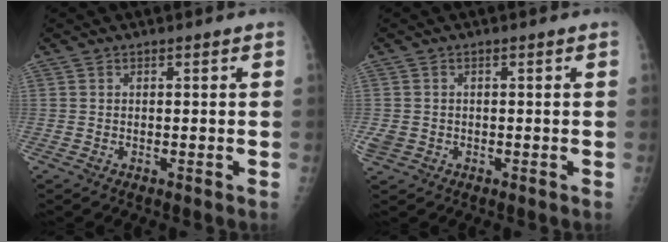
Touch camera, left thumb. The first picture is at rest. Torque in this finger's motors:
{"motor_torque": [0.06, 0.06, 0.34, 0.32, 0.07]}